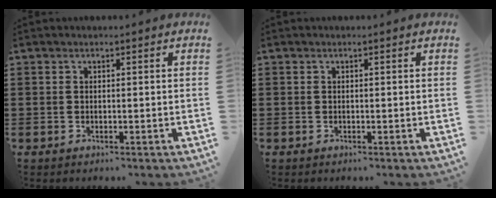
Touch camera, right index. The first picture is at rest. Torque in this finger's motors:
{"motor_torque": [0.00, 0.00, 0.00, 0.00]}